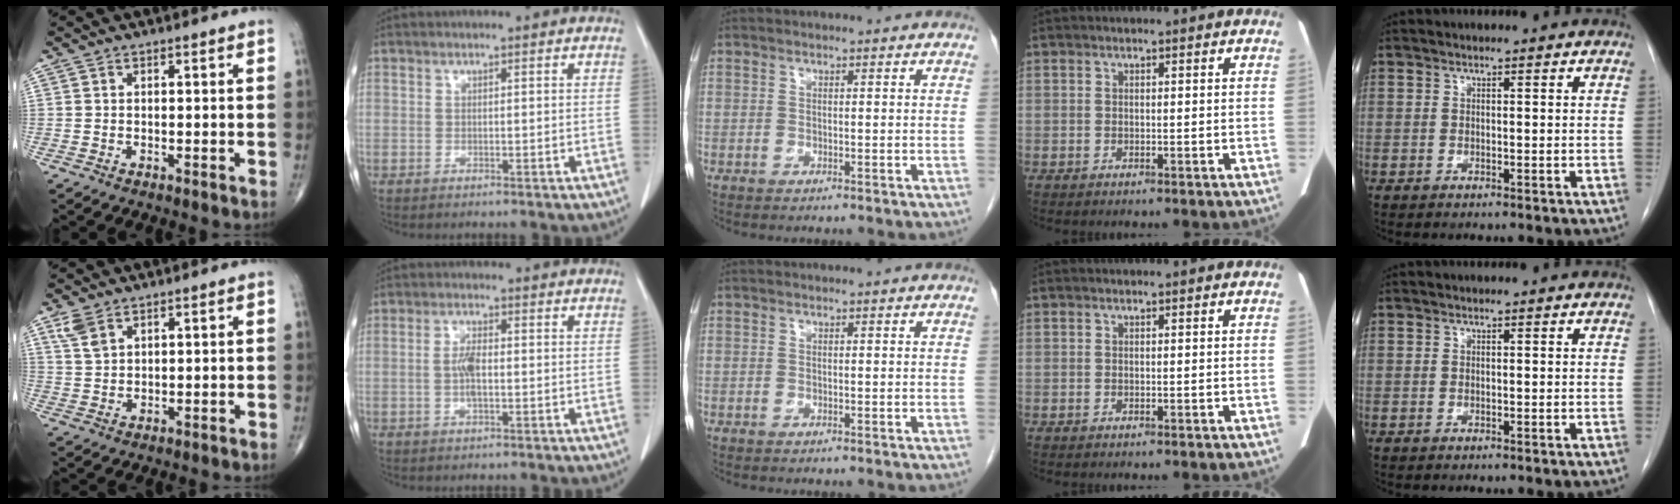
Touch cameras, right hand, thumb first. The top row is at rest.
{"thumb": {"total": 3.7, "force": [2.5, 1.8, 2.1], "torque": [-0.045, -0.002, 0.060]}, "index": {"total": 3.4, "force": [-0.3, 1.0, 3.2], "torque": [-0.070, 0.003, -0.006]}}